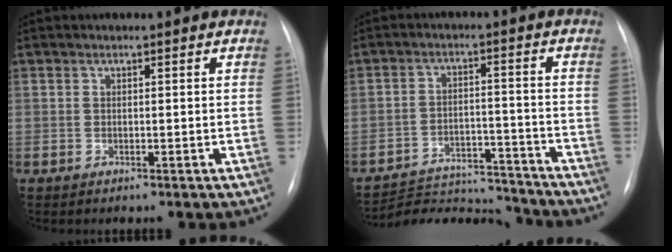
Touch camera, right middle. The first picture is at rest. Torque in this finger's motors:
{"motor_torque": [0.82, -0.89, -0.05, 0.00]}